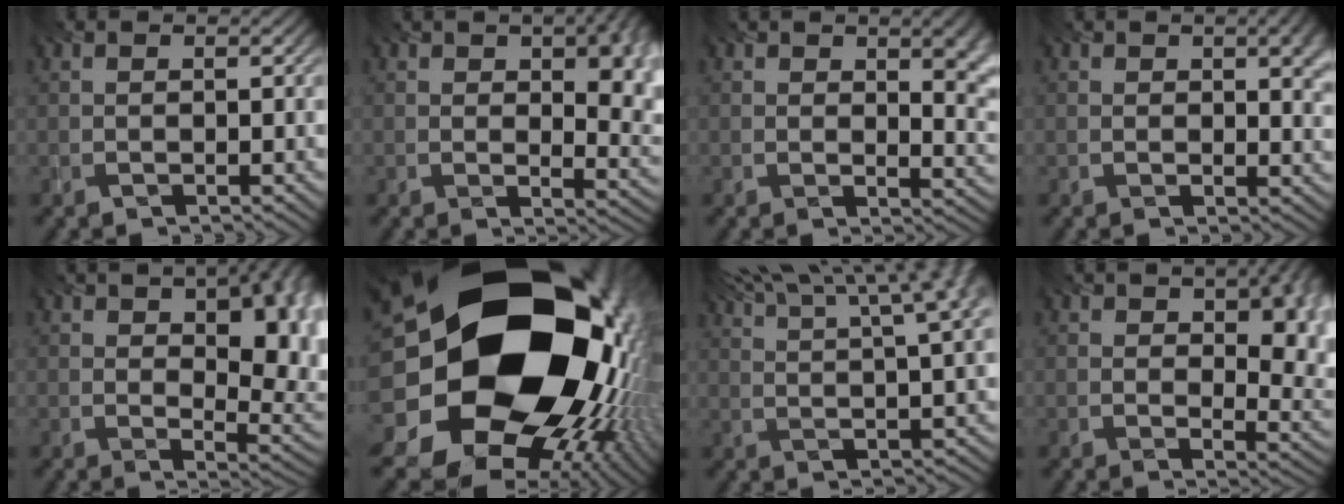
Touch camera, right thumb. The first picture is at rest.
{"total": 11.5, "force": [2.4, 6.9, 8.9], "torque": [-0.115, -0.025, 0.056]}
{"total": 7.7, "force": [2.2, 4.6, 5.8], "torque": [-0.071, -0.024, 0.050]}
{"total": 4.9, "force": [1.5, 3.0, 3.6], "torque": [-0.053, -0.015, 0.031]}
{"total": 14.6, "force": [3.3, 8.2, 11.6], "torque": [-0.136, -0.018, 0.067]}
{"total": 25.9, "force": [1.5, 21.5, 14.3], "torque": [-0.291, -0.058, 0.005]}
{"total": 14.4, "force": [9.6, 3.4, 10.3], "torque": [-0.157, 0.035, 0.118]}
{"total": 11.8, "force": [2.6, 7.0, 9.1], "torque": [-0.123, -0.022, 0.058]}